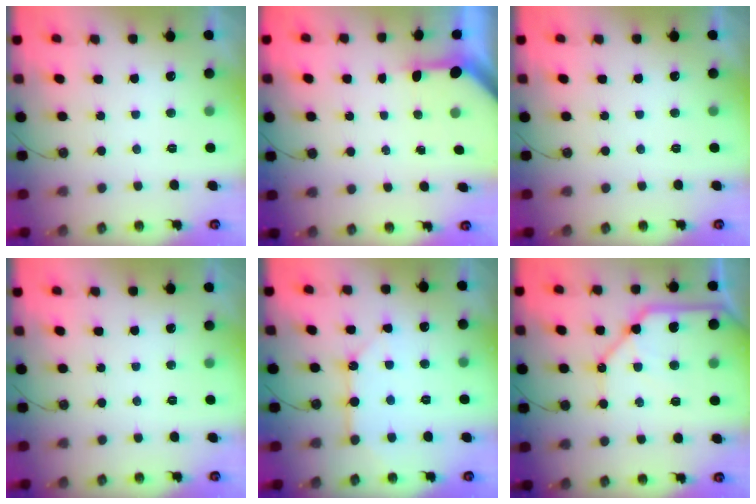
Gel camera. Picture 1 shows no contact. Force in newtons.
{"total": 3.2, "press": 3.2, "slide": 0.2}
{"total": 0.0}
{"total": 0.0}
{"total": 8.2, "press": 8.2, "slide": 0.7}
{"total": 16.9, "press": 16.8, "slide": 1.8}